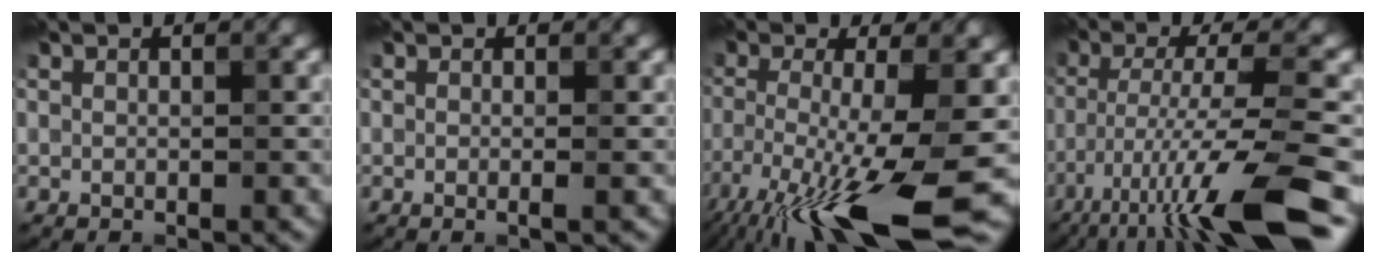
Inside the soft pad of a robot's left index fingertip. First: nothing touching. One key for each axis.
{"total": 0.9, "fx": -0.1, "fy": 0.2, "fz": 0.8, "tx": -0.012, "ty": -0.008, "tz": -0.007}
{"total": 12.5, "fx": -6.4, "fy": 2.4, "fz": 10.5, "tx": -0.201, "ty": -0.031, "tz": -0.112}
{"total": 10.2, "fx": -6.1, "fy": 1.1, "fz": 8.2, "tx": -0.130, "ty": 0.003, "tz": -0.104}